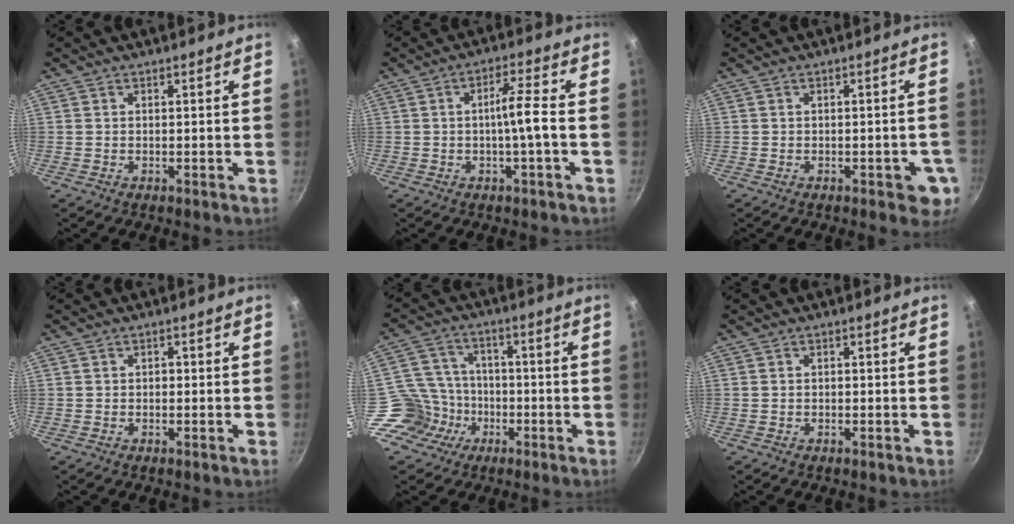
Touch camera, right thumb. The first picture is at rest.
{"total": 5.8, "force": [-1.0, -0.4, 5.7], "torque": [-0.103, 0.017, -0.018]}
{"total": 5.2, "force": [-1.7, 2.6, 4.2], "torque": [-0.027, 0.007, -0.018]}
{"total": 0.8, "force": [-0.2, 0.7, 0.4], "torque": [-0.002, 0.005, -0.004]}
{"total": 10.1, "force": [-4.4, 8.7, 2.3], "torque": [-0.012, 0.042, -0.089]}
{"total": 0.0}